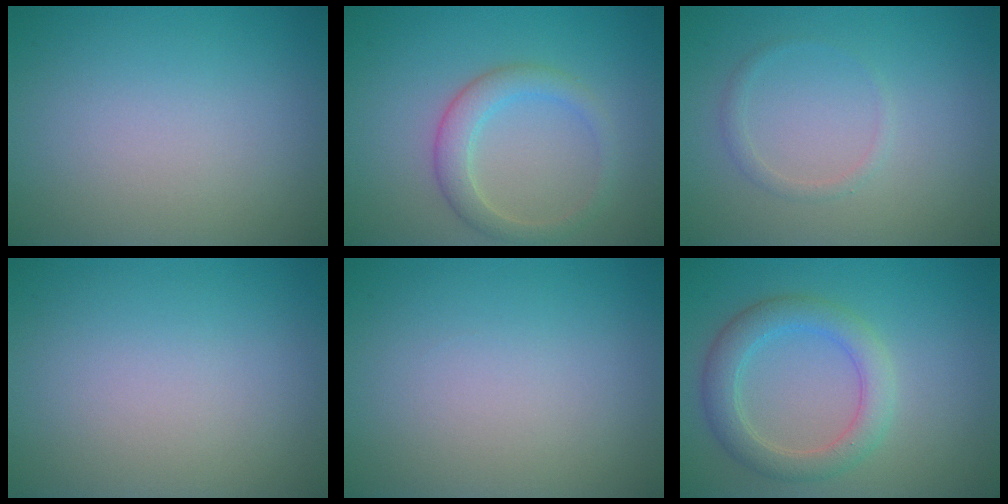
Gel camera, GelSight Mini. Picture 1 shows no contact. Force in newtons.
{"total": 3.0, "press": 3.0, "slide": 0.1}
{"total": 1.0, "press": 1.0, "slide": 0.1}
{"total": 0.0}
{"total": 0.0}
{"total": 3.8, "press": 3.8, "slide": 0.1}